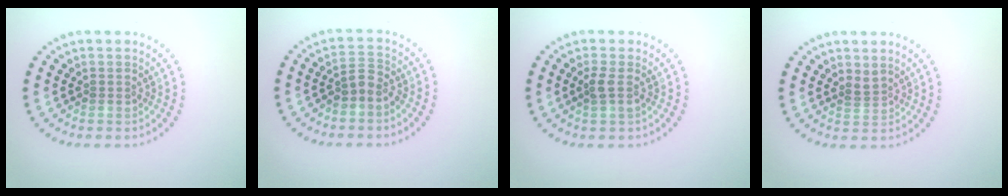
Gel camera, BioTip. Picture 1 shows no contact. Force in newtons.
{"total": 1.8, "press": 1.4, "slide": 1.2}
{"total": 1.1, "press": 1.0, "slide": 0.5}
{"total": 0.8, "press": 0.5, "slide": 0.6}